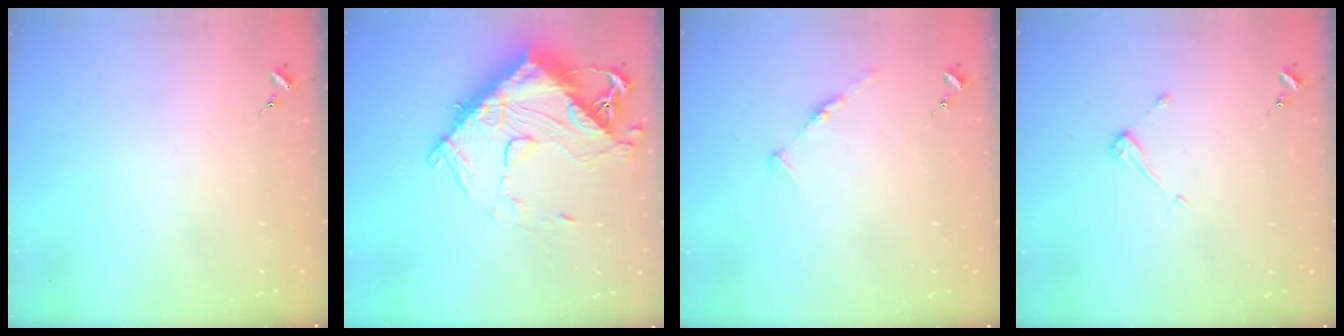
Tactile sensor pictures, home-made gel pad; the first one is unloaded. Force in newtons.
{"total": 19.8, "press": 19.7, "slide": 2.2}
{"total": 4.9, "press": 4.9, "slide": 0.5}
{"total": 3.9, "press": 3.9, "slide": 0.4}